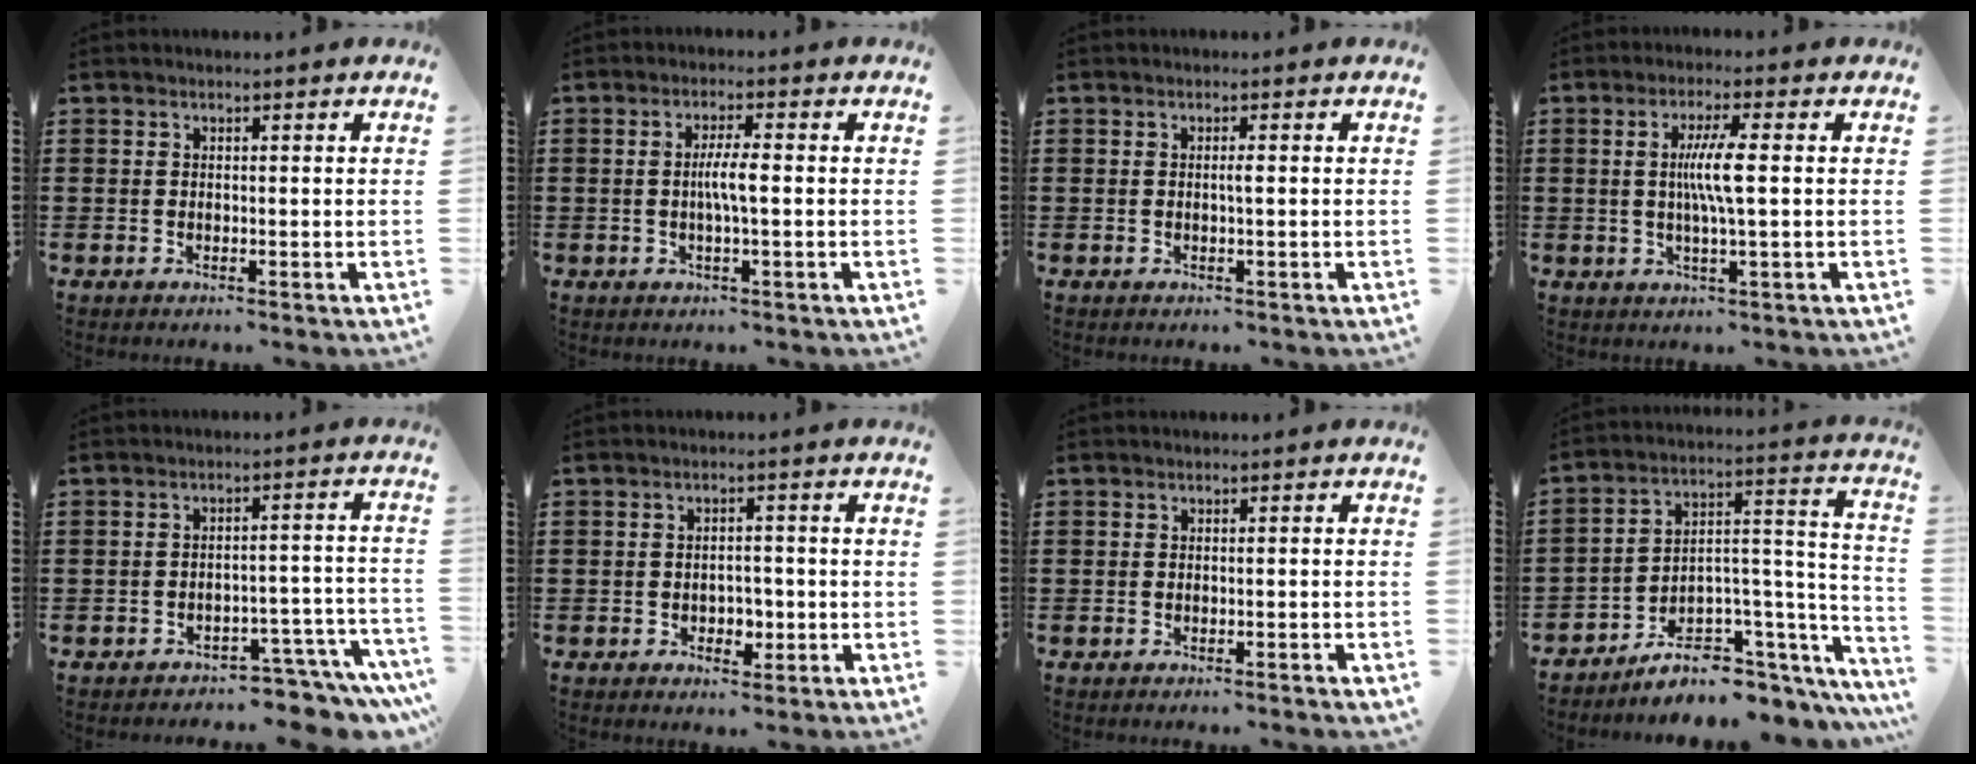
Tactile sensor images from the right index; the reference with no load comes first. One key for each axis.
{"total": 3.8, "fx": -0.3, "fy": 0.3, "fz": 3.7, "tx": -0.066, "ty": -0.003, "tz": -0.007}
{"total": 1.0, "fx": 0.0, "fy": 0.0, "fz": 1.0, "tx": -0.019, "ty": -0.004, "tz": 0.000}
{"total": 5.7, "fx": 0.4, "fy": 0.1, "fz": 5.7, "tx": -0.112, "ty": -0.009, "tz": 0.000}
{"total": 4.4, "fx": -4.1, "fy": 0.7, "fz": 1.5, "tx": -0.027, "ty": 0.004, "tz": -0.080}
{"total": 2.8, "fx": -1.0, "fy": 2.0, "fz": 1.6, "tx": -0.035, "ty": 0.004, "tz": -0.023}
{"total": 0.7, "fx": -0.6, "fy": -0.1, "fz": 0.4, "tx": -0.009, "ty": -0.002, "tz": -0.011}
{"total": 7.3, "fx": -5.5, "fy": 3.8, "fz": 3.1, "tx": -0.055, "ty": 0.003, "tz": -0.095}